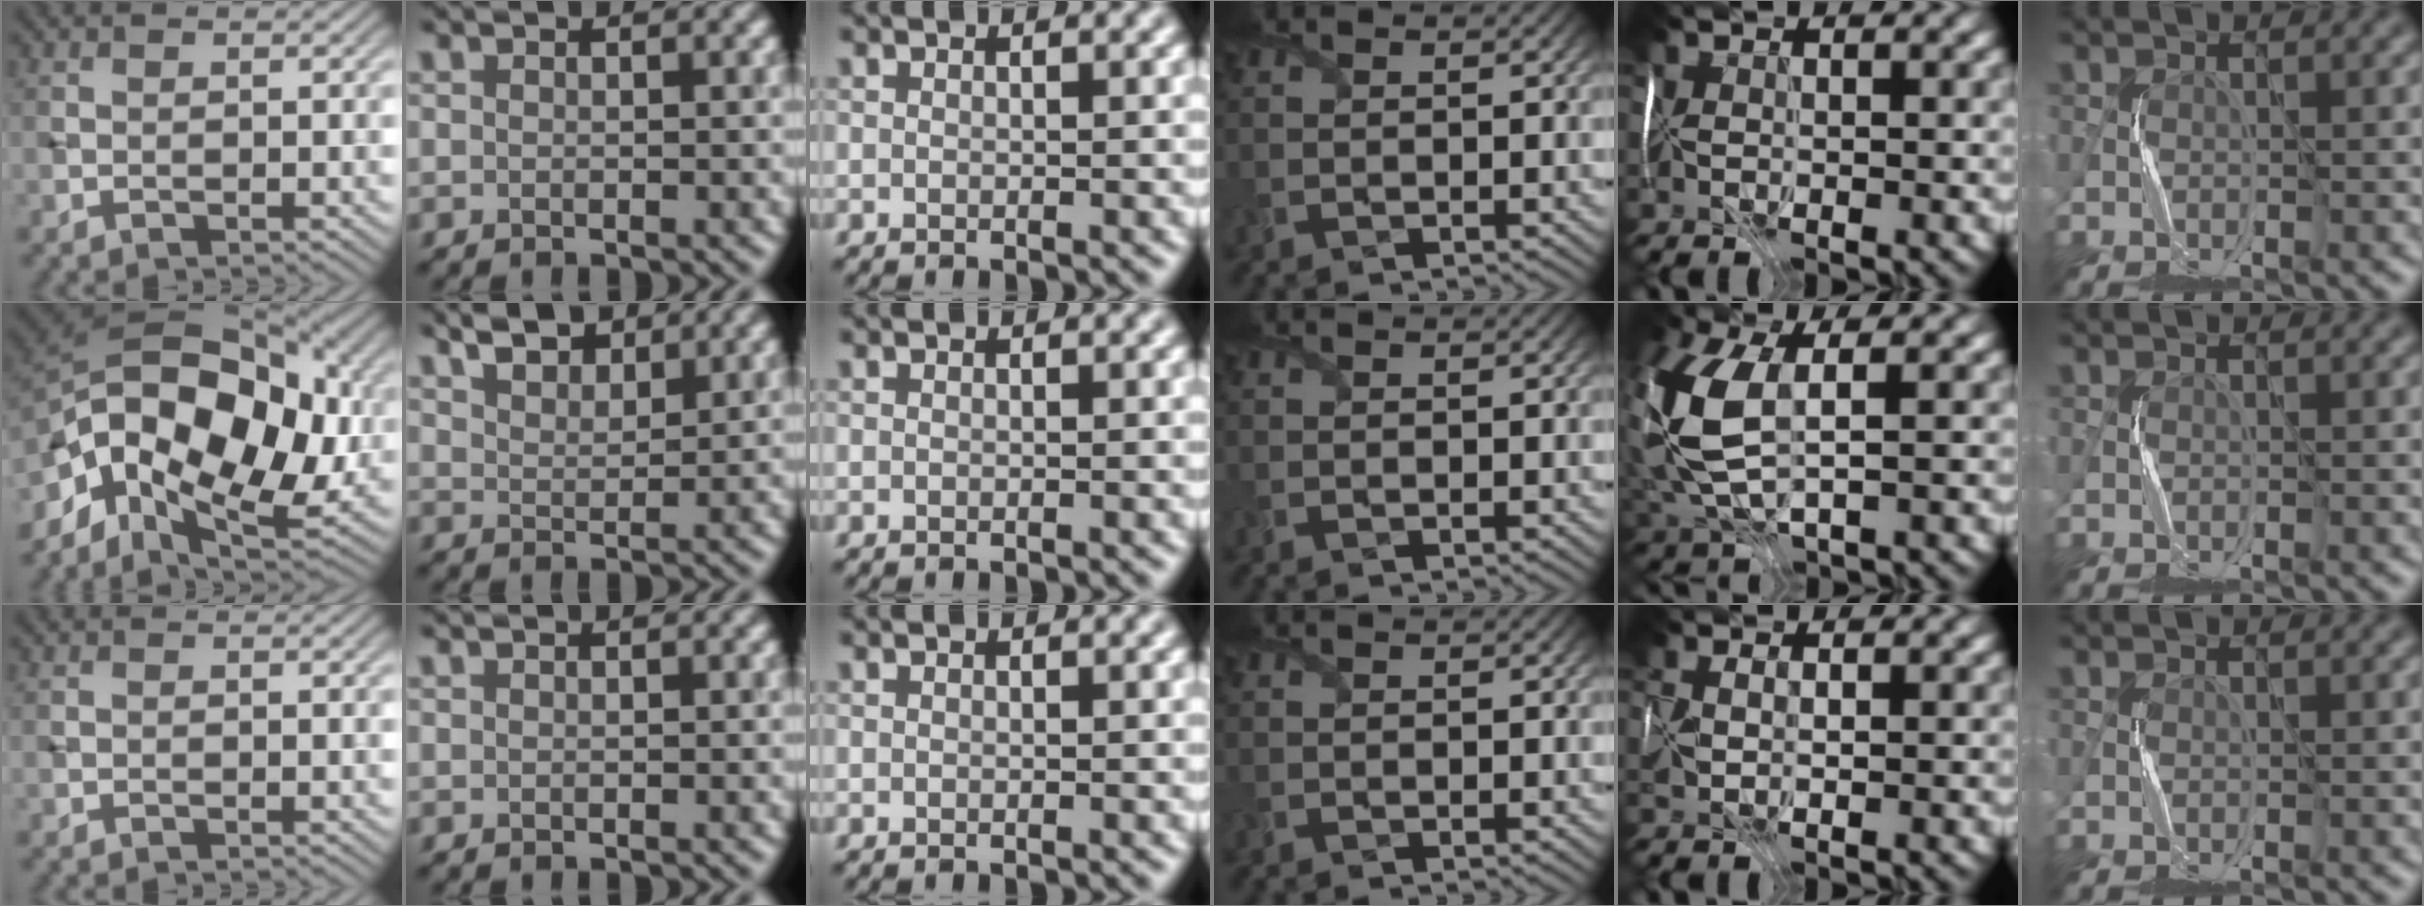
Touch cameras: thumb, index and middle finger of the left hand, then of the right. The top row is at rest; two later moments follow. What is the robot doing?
{"motion": "fold", "object": "map"}